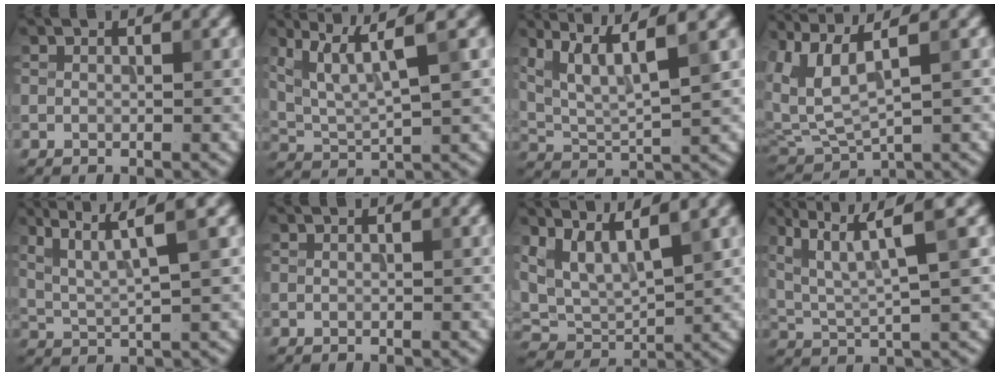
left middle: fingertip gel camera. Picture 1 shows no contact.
{"total": 6.1, "force": [3.0, 1.3, 5.1], "torque": [-0.097, 0.004, 0.065]}
{"total": 7.0, "force": [3.9, 1.6, 5.6], "torque": [-0.104, 0.005, 0.078]}
{"total": 6.2, "force": [3.2, 2.0, 5.0], "torque": [-0.123, 0.007, 0.069]}
{"total": 5.5, "force": [2.8, 1.0, 4.6], "torque": [-0.086, 0.003, 0.059]}
{"total": 0.0}
{"total": 5.8, "force": [2.9, 2.5, 4.4], "torque": [-0.098, -0.002, 0.059]}
{"total": 6.9, "force": [2.9, 1.6, 6.0], "torque": [-0.111, 0.004, 0.059]}